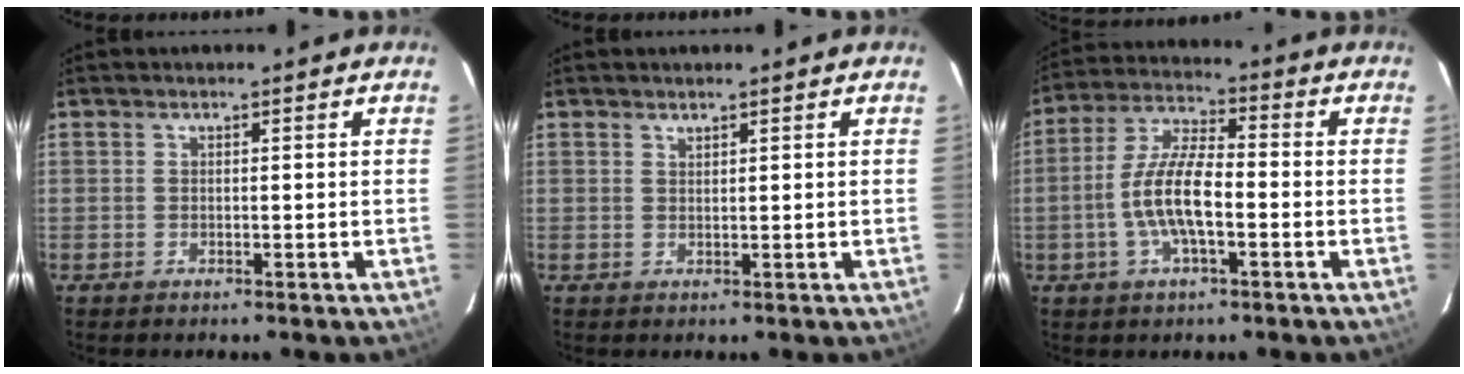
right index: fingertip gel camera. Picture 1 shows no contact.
{"total": 0.8, "force": [0.8, 0.2, 0.0], "torque": [-0.002, 0.000, 0.016]}
{"total": 10.4, "force": [-2.8, 3.3, 9.5], "torque": [-0.196, 0.004, -0.053]}